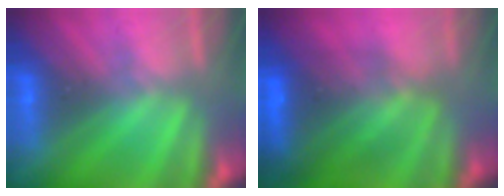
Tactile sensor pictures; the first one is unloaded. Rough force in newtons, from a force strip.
{"total": 7.4}